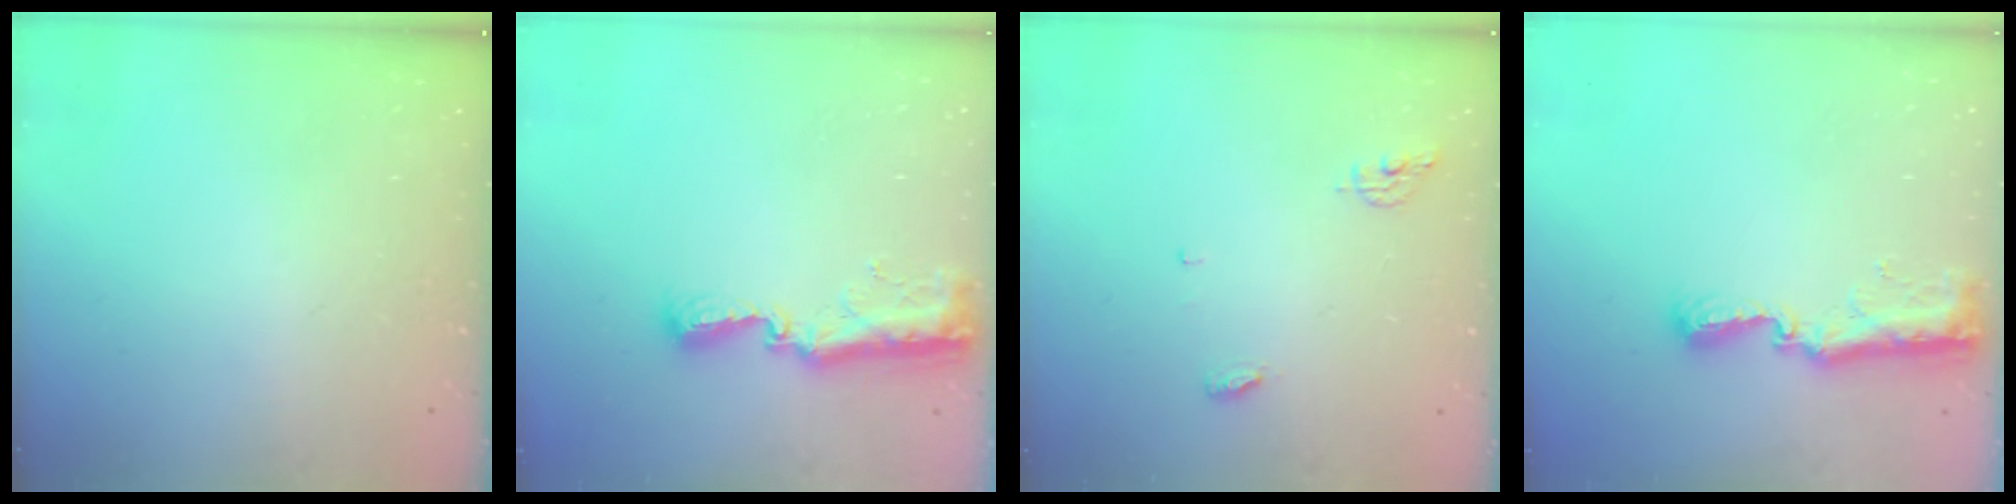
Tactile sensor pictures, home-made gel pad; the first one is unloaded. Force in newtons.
{"total": 11.2, "press": 10.1, "slide": 4.8}
{"total": 4.7, "press": 4.7, "slide": 0.4}
{"total": 8.9, "press": 8.9, "slide": 0.8}